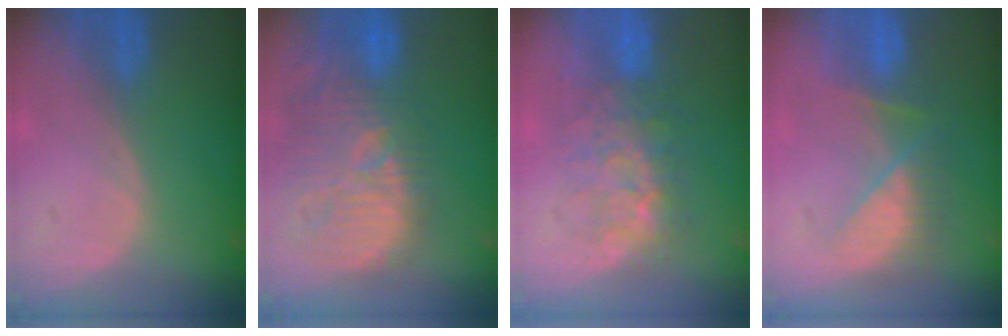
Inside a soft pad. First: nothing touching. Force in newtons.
{"total": 13.9, "press": 12.7, "slide": 5.5}
{"total": 7.9, "press": 7.7, "slide": 1.6}
{"total": 7.9, "press": 6.9, "slide": 3.9}